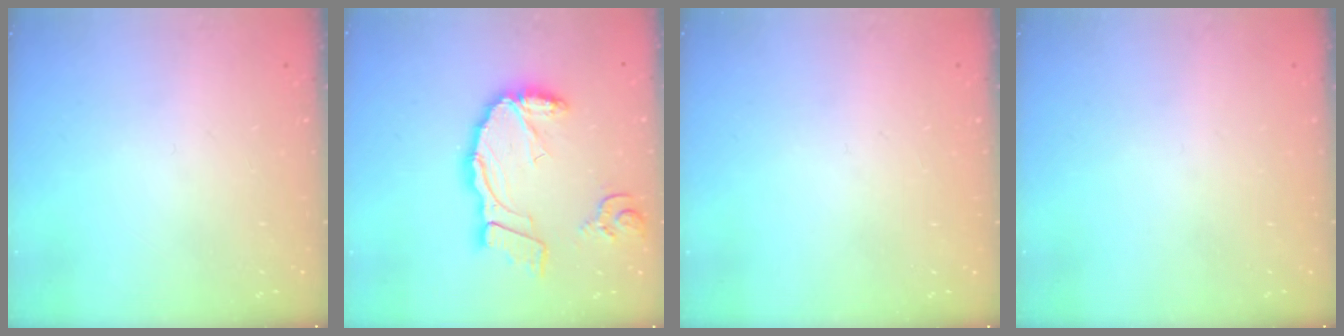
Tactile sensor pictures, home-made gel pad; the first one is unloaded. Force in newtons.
{"total": 17.8, "press": 17.7, "slide": 2.0}
{"total": 0.0}
{"total": 0.0}